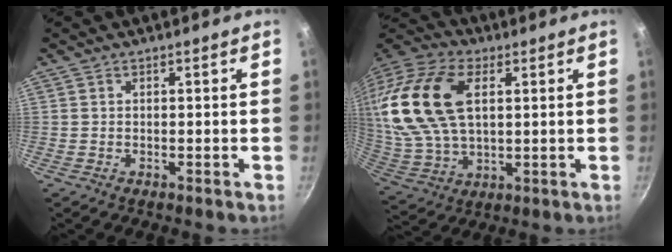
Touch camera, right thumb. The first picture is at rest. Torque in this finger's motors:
{"motor_torque": [-0.32, 3.39, 2.36, 0.41, 0.33]}